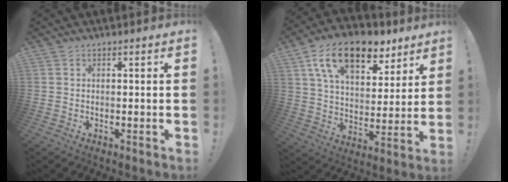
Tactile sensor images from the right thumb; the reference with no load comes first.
{"total": 18.2, "force": [10.7, 9.8, 11.0], "torque": [-0.184, -0.050, 0.191]}